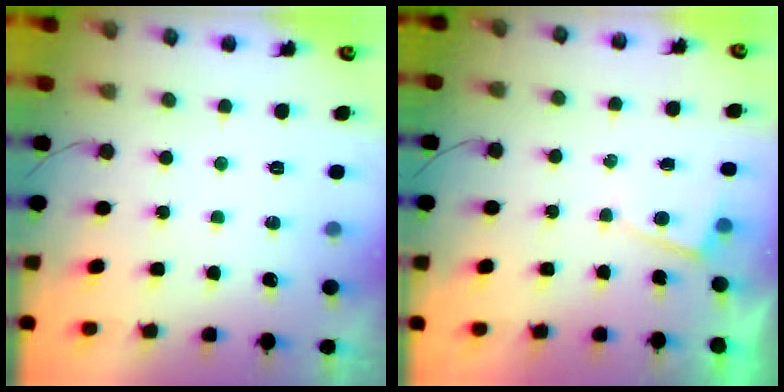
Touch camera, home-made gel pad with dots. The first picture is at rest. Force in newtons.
{"total": 1.6, "press": 1.5, "slide": 0.2}